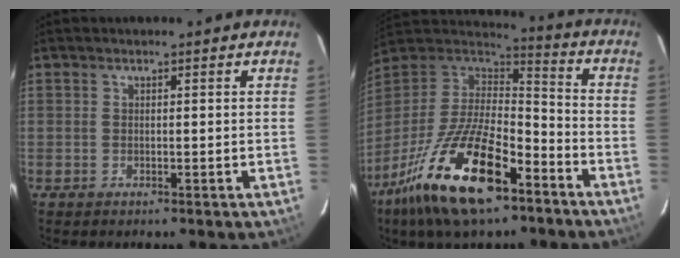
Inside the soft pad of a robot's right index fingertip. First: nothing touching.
{"total": 23.6, "force": [-13.5, 8.9, 17.1], "torque": [-0.344, -0.036, -0.244]}